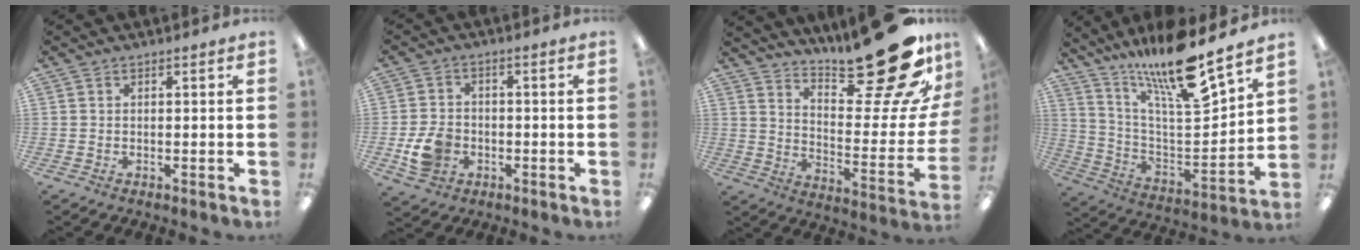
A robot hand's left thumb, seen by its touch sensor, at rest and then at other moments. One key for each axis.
{"total": 7.6, "fx": -2.4, "fy": 6.0, "fz": 4.1, "tx": -0.075, "ty": 0.008, "tz": -0.044}
{"total": 26.8, "fx": 19.1, "fy": 7.7, "fz": 17.2, "tx": -0.199, "ty": -0.145, "tz": 0.304}
{"total": 19.2, "fx": 15.5, "fy": 2.8, "fz": 11.1, "tx": -0.204, "ty": -0.109, "tz": 0.258}